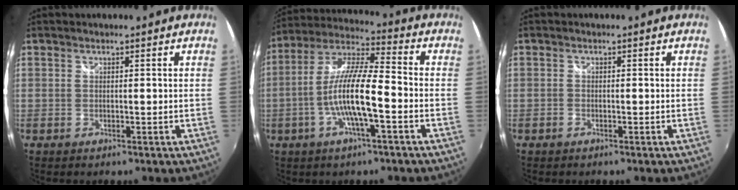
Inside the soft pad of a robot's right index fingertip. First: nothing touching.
{"total": 12.6, "force": [-3.7, 1.9, 11.9], "torque": [-0.235, 0.004, -0.072]}
{"total": 0.9, "force": [-0.7, 0.5, 0.1], "torque": [-0.003, 0.000, -0.013]}